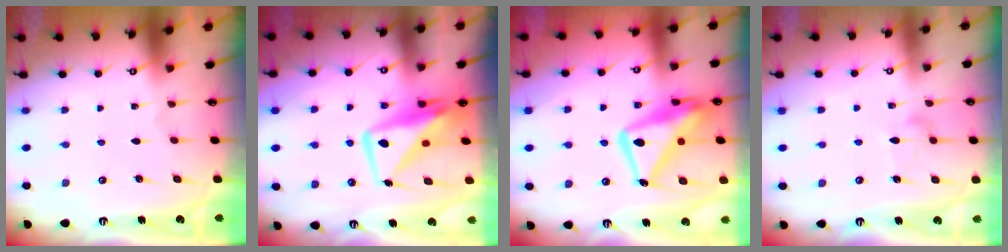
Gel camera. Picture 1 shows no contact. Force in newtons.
{"total": 11.3, "press": 11.2, "slide": 0.8}
{"total": 17.6, "press": 17.5, "slide": 1.7}
{"total": 7.8, "press": 7.8, "slide": 0.3}